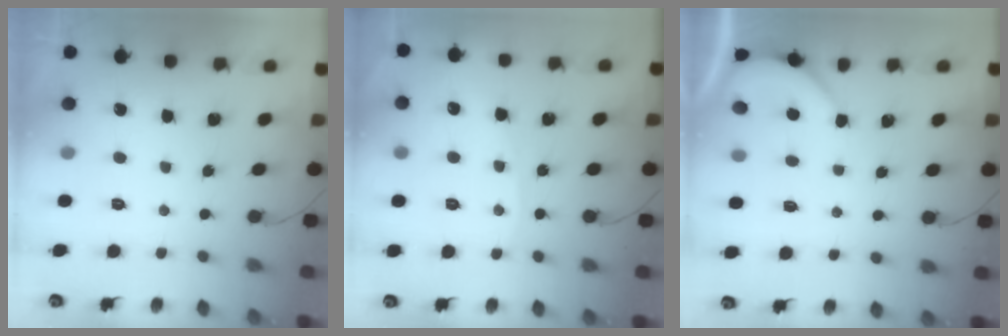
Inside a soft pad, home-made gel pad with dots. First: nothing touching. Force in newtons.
{"total": 4.4, "press": 4.4, "slide": 0.4}
{"total": 2.2, "press": 2.2, "slide": 0.4}